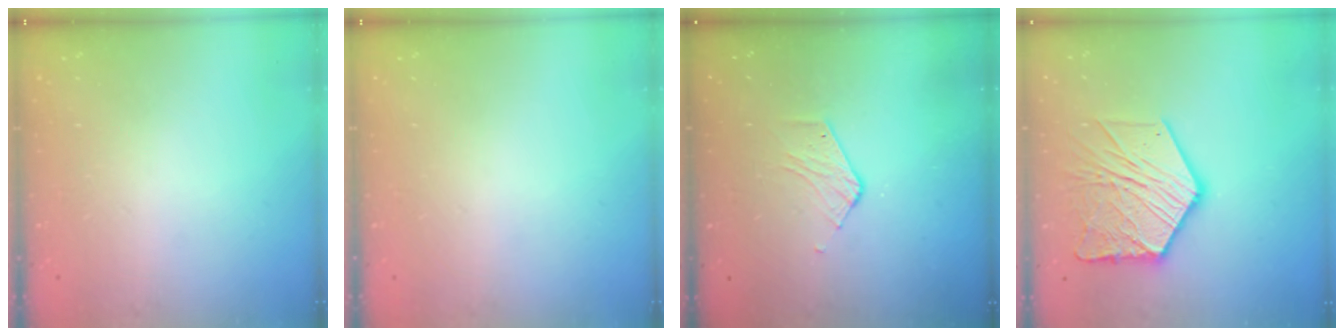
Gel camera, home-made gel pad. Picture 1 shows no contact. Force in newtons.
{"total": 0.0}
{"total": 3.7, "press": 3.7, "slide": 0.3}
{"total": 17.4, "press": 17.4, "slide": 1.6}